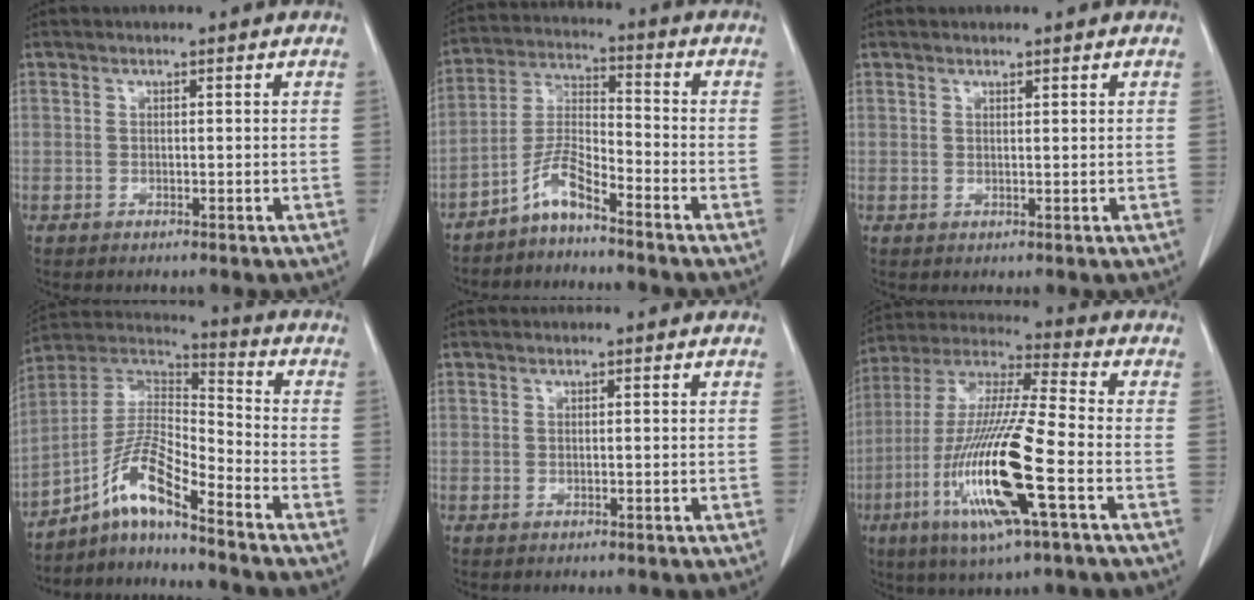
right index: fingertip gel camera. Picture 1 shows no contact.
{"total": 6.0, "force": [-4.6, 0.7, 3.7], "torque": [-0.087, 0.001, -0.095]}
{"total": 0.0}
{"total": 10.7, "force": [-7.5, 0.8, 7.6], "torque": [-0.159, 0.019, -0.139]}
{"total": 0.0}
{"total": 18.7, "force": [-6.1, 1.1, 17.6], "torque": [-0.370, -0.023, -0.117]}